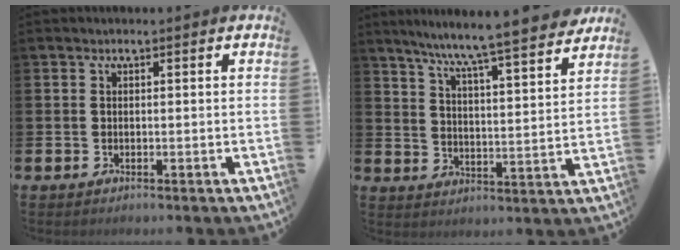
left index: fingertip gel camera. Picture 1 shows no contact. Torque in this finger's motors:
{"motor_torque": [0.32, -0.54, 1.05, 0.21]}